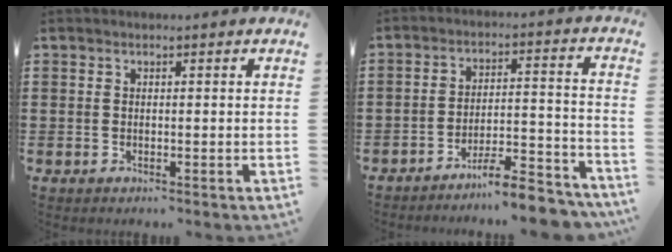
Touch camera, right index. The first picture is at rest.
{"total": 7.6, "force": [-7.0, 0.3, 3.0], "torque": [-0.040, 0.009, -0.129]}